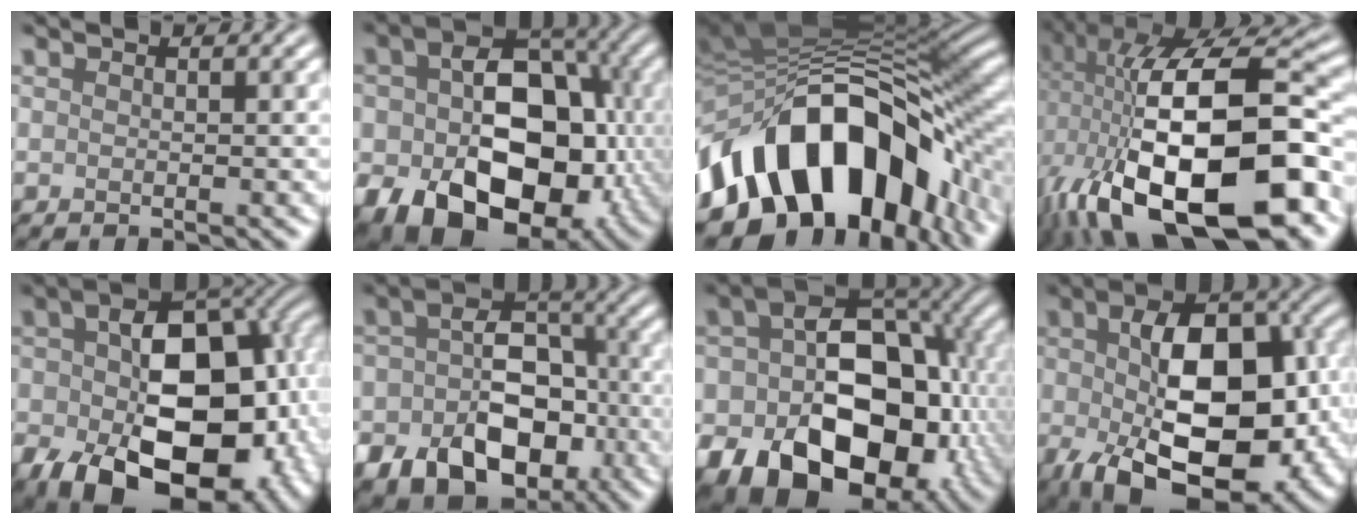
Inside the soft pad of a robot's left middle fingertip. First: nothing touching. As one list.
[{"total": 16.5, "force": [-4.1, 11.0, 11.6], "torque": [-0.164, -0.030, -0.053]}, {"total": 16.1, "force": [-5.4, 9.8, 11.6], "torque": [-0.180, -0.002, -0.081]}, {"total": 19.8, "force": [-3.6, 9.7, 16.8], "torque": [-0.293, -0.003, -0.050]}, {"total": 18.3, "force": [-3.7, 11.9, 13.4], "torque": [-0.212, -0.054, -0.026]}, {"total": 12.0, "force": [-4.8, 8.6, 6.9], "torque": [-0.095, -0.022, -0.066]}, {"total": 18.2, "force": [-5.5, 12.3, 12.2], "torque": [-0.162, -0.022, -0.079]}, {"total": 14.7, "force": [-2.4, 8.5, 11.8], "torque": [-0.192, -0.025, -0.035]}]